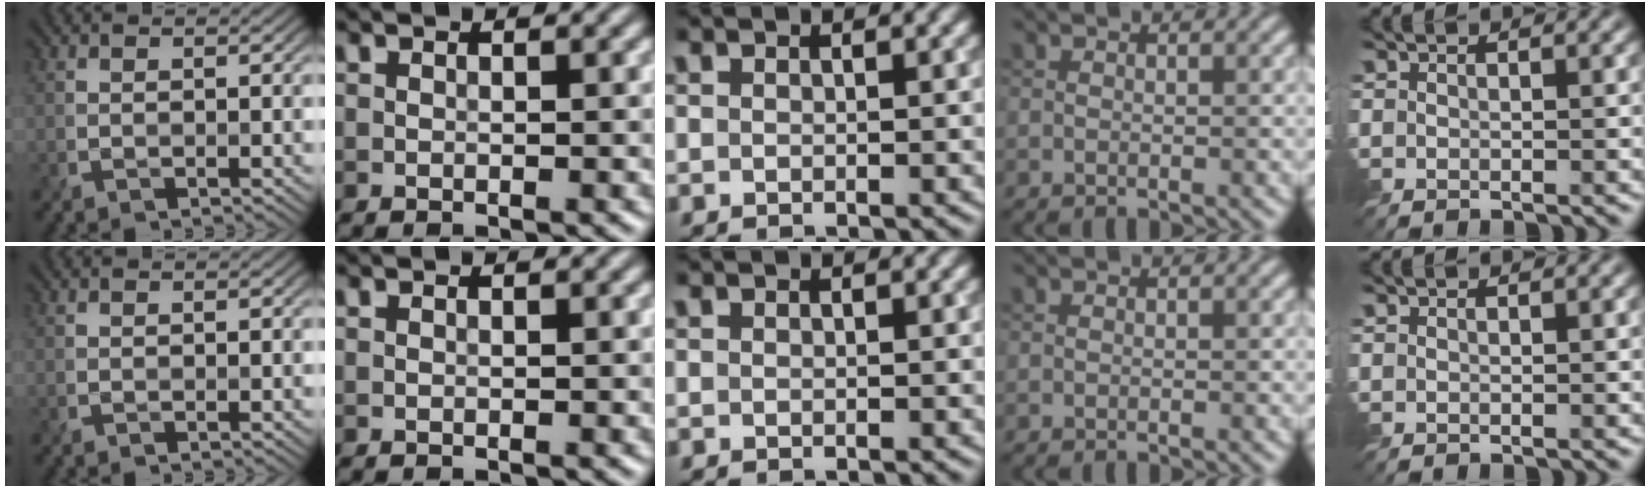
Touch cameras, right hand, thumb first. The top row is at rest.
{}